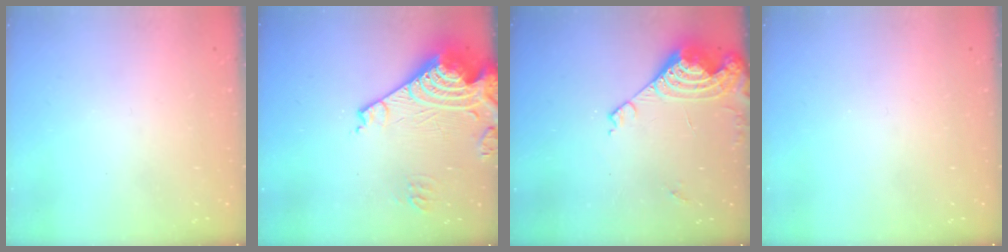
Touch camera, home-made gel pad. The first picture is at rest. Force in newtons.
{"total": 18.8, "press": 18.7, "slide": 2.2}
{"total": 12.9, "press": 12.8, "slide": 1.4}
{"total": 0.0}